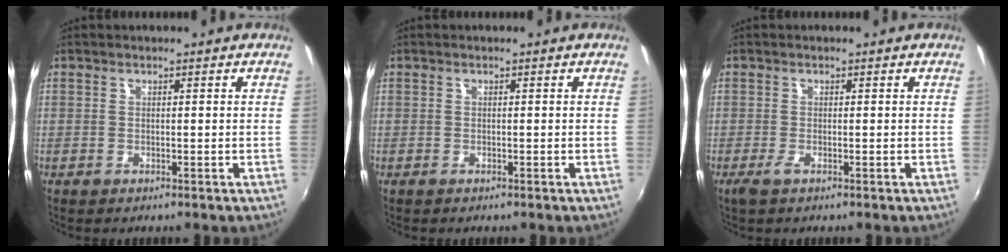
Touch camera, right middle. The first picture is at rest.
{"total": 0.0}
{"total": 1.5, "force": [-0.9, 0.1, 1.3], "torque": [-0.026, -0.006, -0.017]}